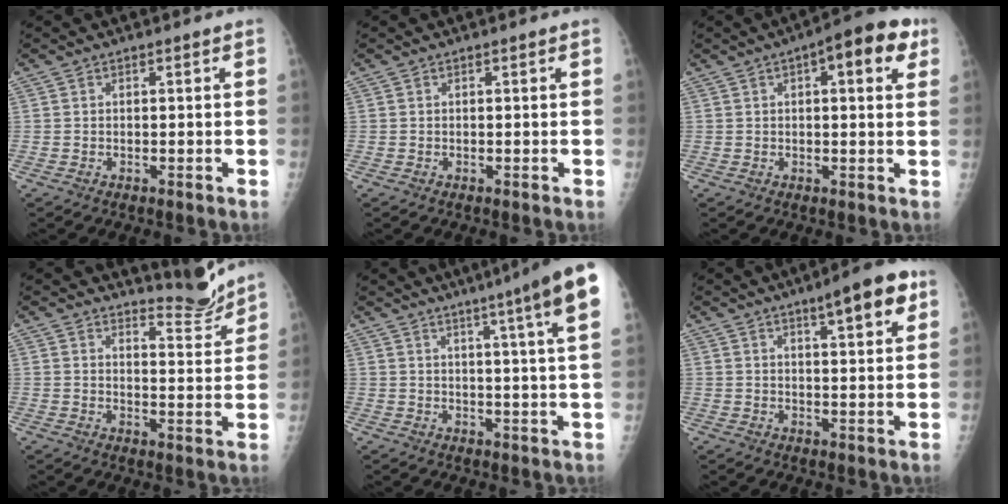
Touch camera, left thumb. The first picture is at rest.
{"total": 0.0}
{"total": 10.4, "force": [4.0, 4.1, 8.7], "torque": [-0.088, 0.013, 0.043]}
{"total": 5.8, "force": [5.8, 0.1, 0.1], "torque": [0.007, -0.068, 0.086]}
{"total": 14.4, "force": [8.3, -0.4, 11.7], "torque": [-0.158, -0.023, 0.087]}
{"total": 9.9, "force": [5.1, 2.6, 8.0], "torque": [-0.093, -0.013, 0.065]}